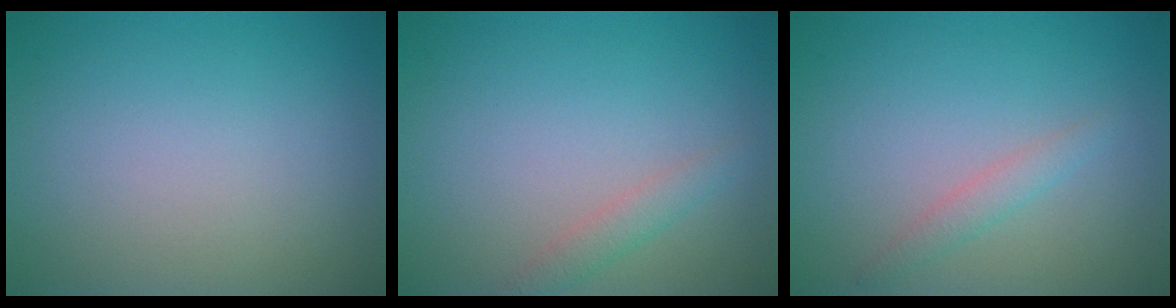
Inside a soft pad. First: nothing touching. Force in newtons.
{"total": 1.5, "press": 1.5, "slide": 0.1}
{"total": 1.3, "press": 1.3, "slide": 0.1}